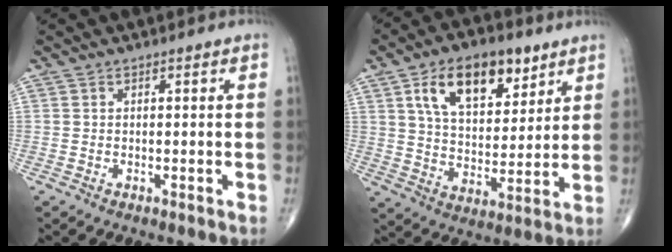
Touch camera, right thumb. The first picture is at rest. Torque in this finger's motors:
{"motor_torque": [1.57, 2.35, 0.98, 0.79, 0.12]}